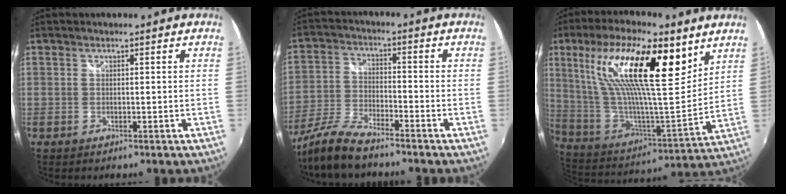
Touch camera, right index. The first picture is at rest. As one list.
[{"total": 9.9, "force": [-8.1, 2.5, 5.2], "torque": [-0.119, -0.009, -0.163]}, {"total": 26.6, "force": [13.3, 7.5, 21.8], "torque": [-0.393, 0.032, 0.237]}]